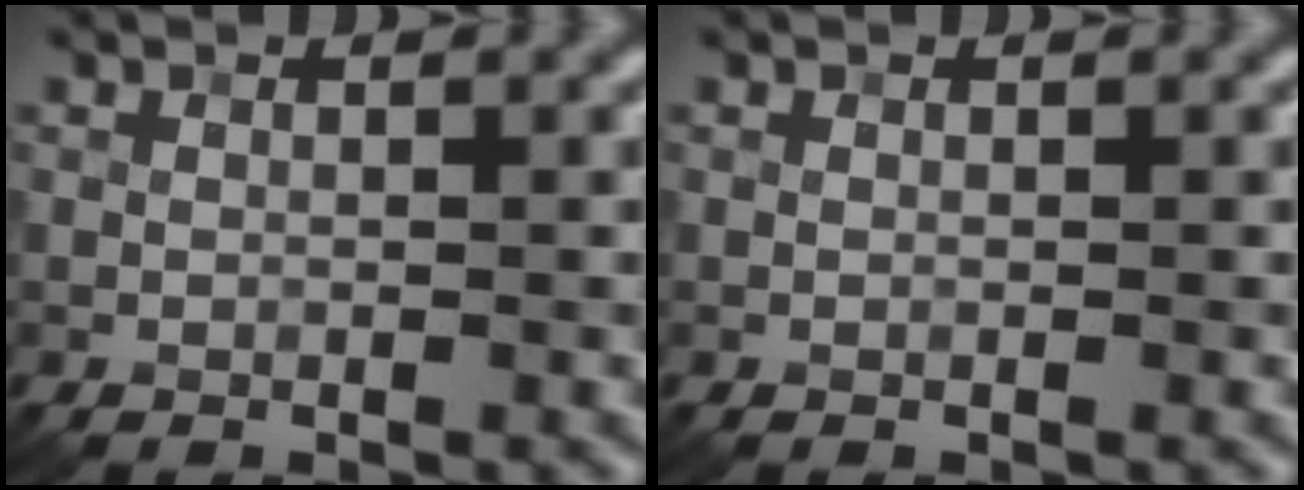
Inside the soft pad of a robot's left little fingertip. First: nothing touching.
{"total": 0.0}